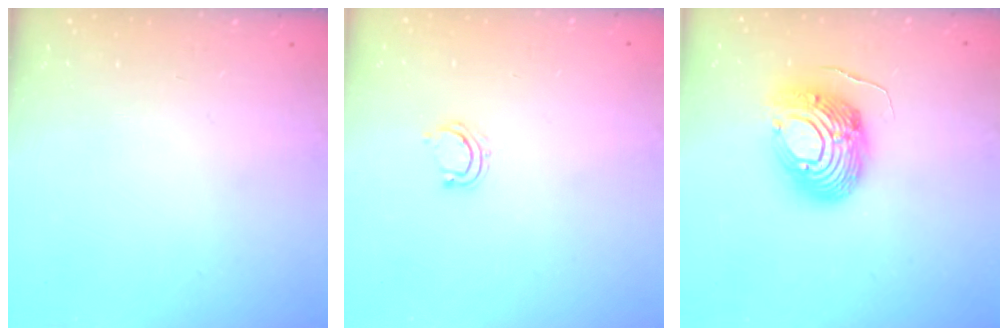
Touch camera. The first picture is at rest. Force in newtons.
{"total": 4.1, "press": 4.0, "slide": 1.0}
{"total": 13.7, "press": 13.7, "slide": 1.2}